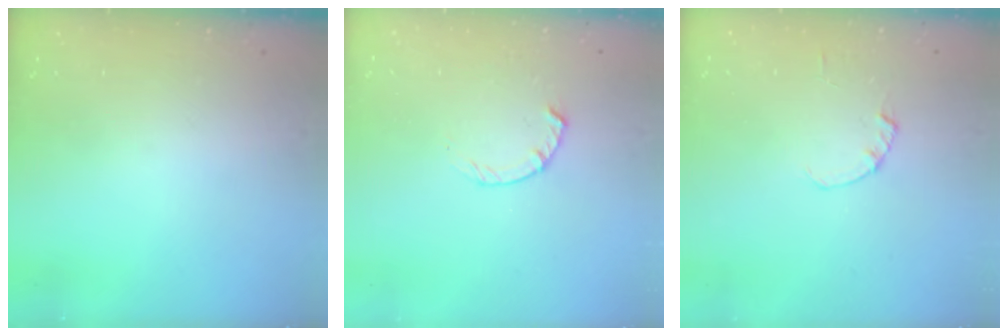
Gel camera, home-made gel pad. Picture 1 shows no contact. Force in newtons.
{"total": 1.8, "press": 1.8, "slide": 0.3}
{"total": 0.0}